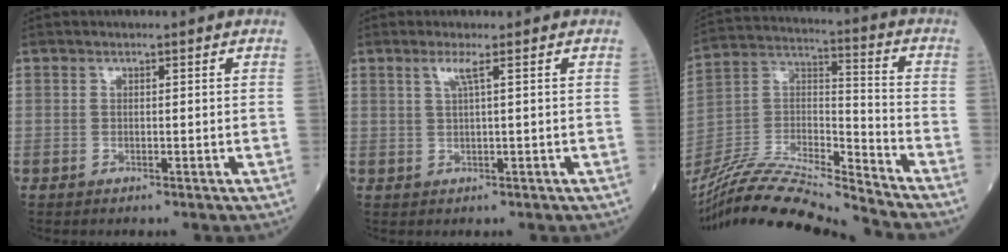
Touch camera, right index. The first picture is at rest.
{"total": 1.9, "force": [0.8, -0.5, 1.7], "torque": [-0.041, 0.001, 0.018]}
{"total": 20.8, "force": [-19.5, -0.2, 7.4], "torque": [-0.160, 0.002, -0.349]}